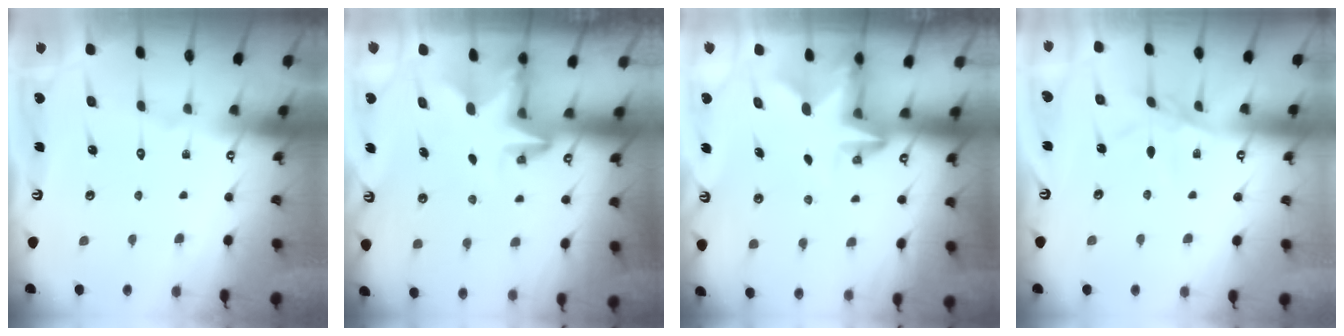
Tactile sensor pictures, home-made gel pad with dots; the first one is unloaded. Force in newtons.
{"total": 2.9, "press": 2.9, "slide": 0.2}
{"total": 2.4, "press": 2.4, "slide": 0.4}
{"total": 3.6, "press": 3.5, "slide": 0.5}